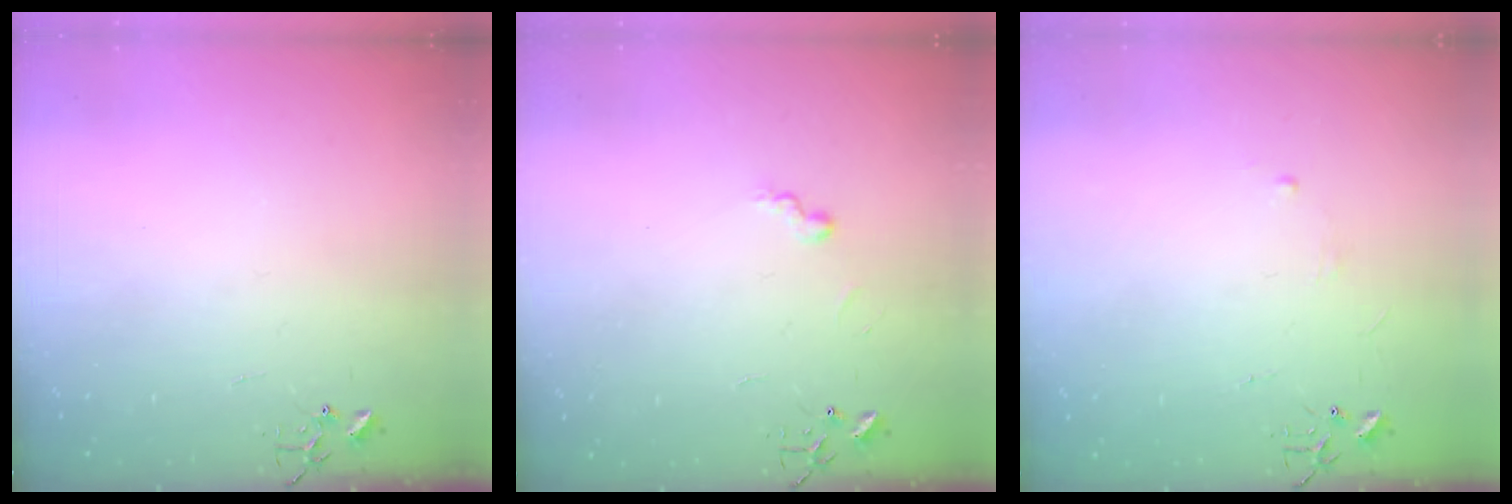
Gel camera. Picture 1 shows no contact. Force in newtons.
{"total": 5.9, "press": 5.8, "slide": 0.6}
{"total": 2.9, "press": 2.8, "slide": 0.5}